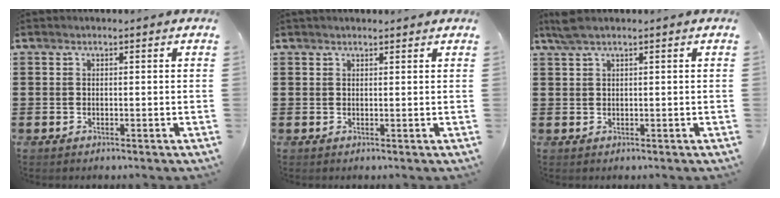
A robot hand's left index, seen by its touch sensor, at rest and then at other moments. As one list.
[{"total": 0.9, "force": [0.9, 0.2, 0.3], "torque": [-0.006, 0.001, 0.017]}, {"total": 2.1, "force": [1.4, 0.1, 1.5], "torque": [-0.033, 0.001, 0.026]}]